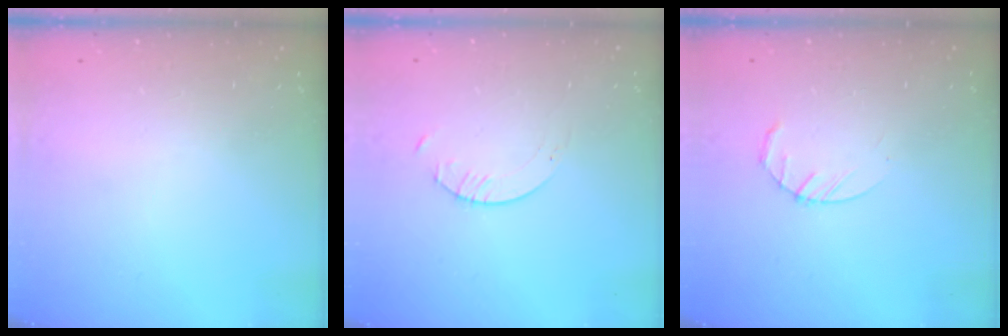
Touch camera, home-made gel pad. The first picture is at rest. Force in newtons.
{"total": 1.6, "press": 1.6, "slide": 0.2}
{"total": 4.4, "press": 4.4, "slide": 0.7}